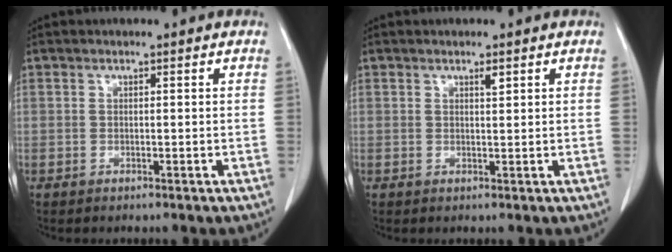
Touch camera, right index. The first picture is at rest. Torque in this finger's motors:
{"motor_torque": [0.05, -0.01, 0.00, 0.00]}